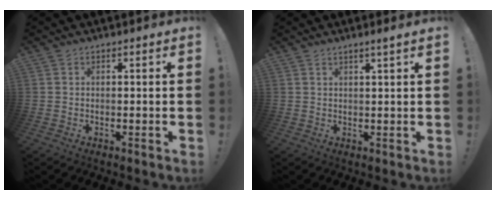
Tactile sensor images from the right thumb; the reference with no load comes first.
{"total": 2.4, "force": [1.7, -0.4, 1.6], "torque": [-0.029, -0.006, 0.028]}